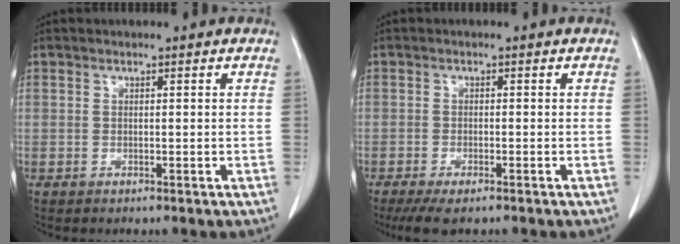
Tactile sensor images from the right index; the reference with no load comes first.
{"total": 4.5, "force": [-3.3, 1.1, 2.9], "torque": [-0.046, -0.010, -0.050]}